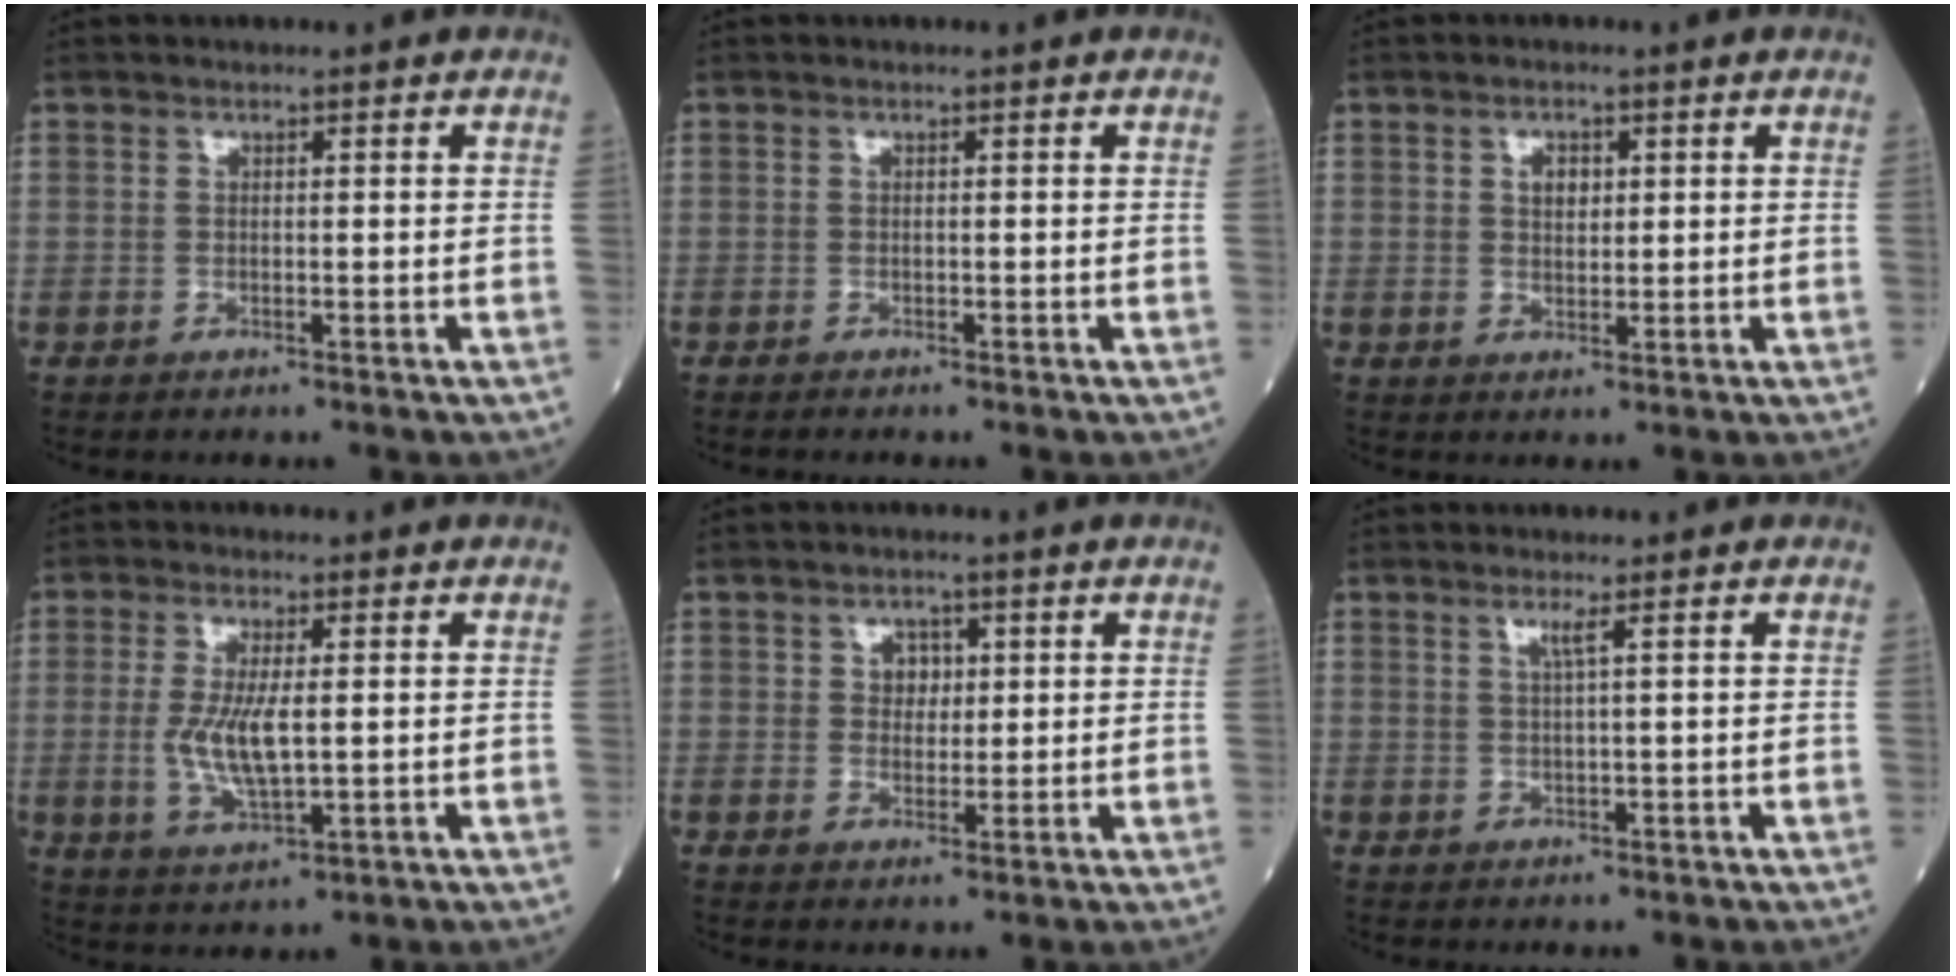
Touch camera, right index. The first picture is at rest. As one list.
[{"total": 0.6, "force": [-0.5, -0.2, 0.1], "torque": [-0.007, -0.003, -0.010]}, {"total": 2.4, "force": [0.7, 1.6, 1.7], "torque": [-0.027, 0.003, 0.011]}, {"total": 6.9, "force": [-0.1, 1.9, 6.6], "torque": [-0.139, -0.011, 0.001]}, {"total": 2.7, "force": [0.7, 2.2, 1.5], "torque": [-0.016, 0.003, 0.010]}, {"total": 1.3, "force": [0.6, -0.5, 1.1], "torque": [-0.028, -0.003, 0.013]}]